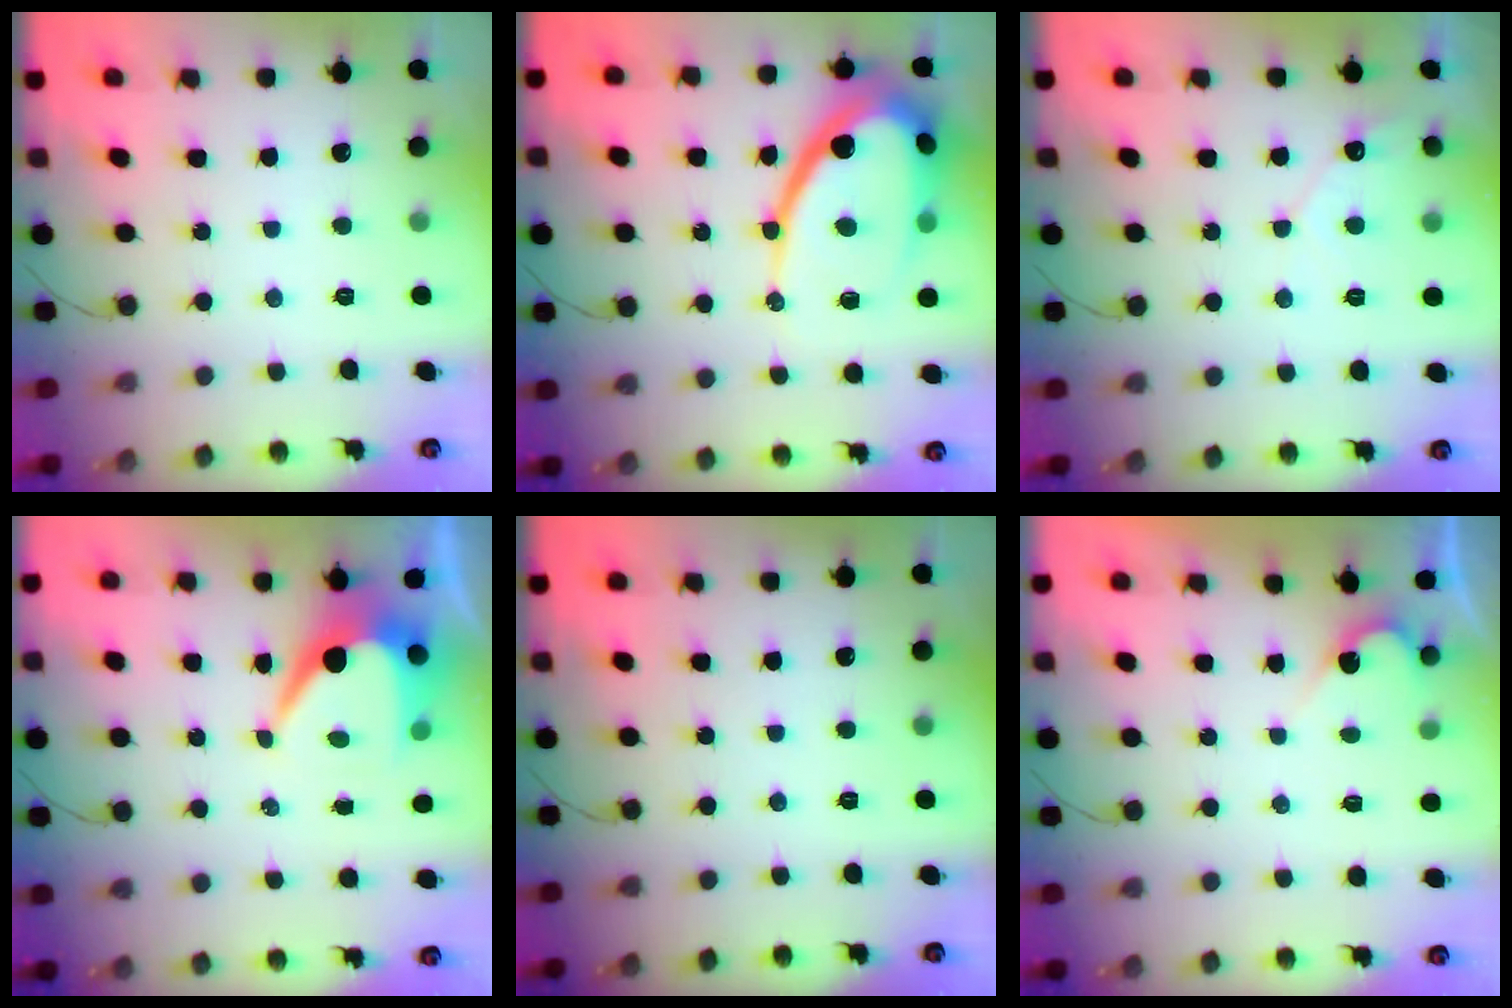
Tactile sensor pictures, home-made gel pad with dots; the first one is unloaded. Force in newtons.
{"total": 18.7, "press": 18.6, "slide": 1.5}
{"total": 4.0, "press": 4.0, "slide": 0.2}
{"total": 8.3, "press": 8.3, "slide": 0.4}
{"total": 0.0}
{"total": 2.7, "press": 2.7, "slide": 0.2}